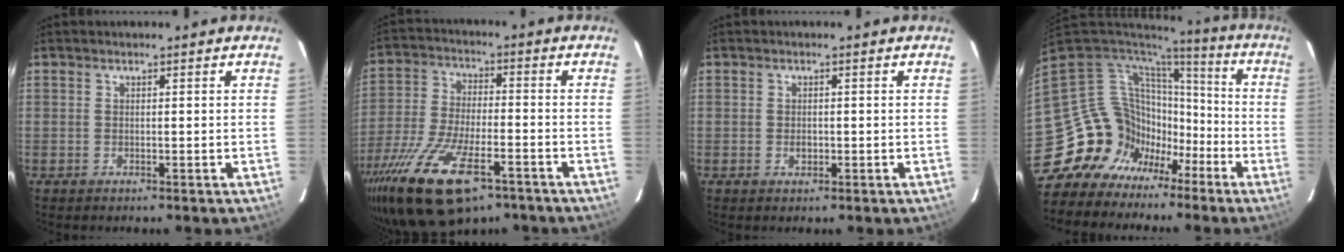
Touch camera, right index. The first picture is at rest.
{"total": 21.6, "force": [-13.1, 8.6, 15.0], "torque": [-0.313, -0.057, -0.225]}
{"total": 1.4, "force": [-0.3, 1.1, 0.9], "torque": [-0.015, 0.002, -0.005]}
{"total": 14.2, "force": [-7.9, 11.4, 3.4], "torque": [-0.080, 0.040, -0.137]}